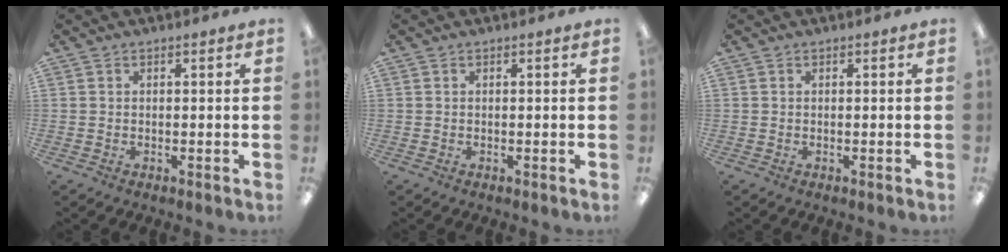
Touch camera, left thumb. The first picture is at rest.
{"total": 0.0}
{"total": 0.0}